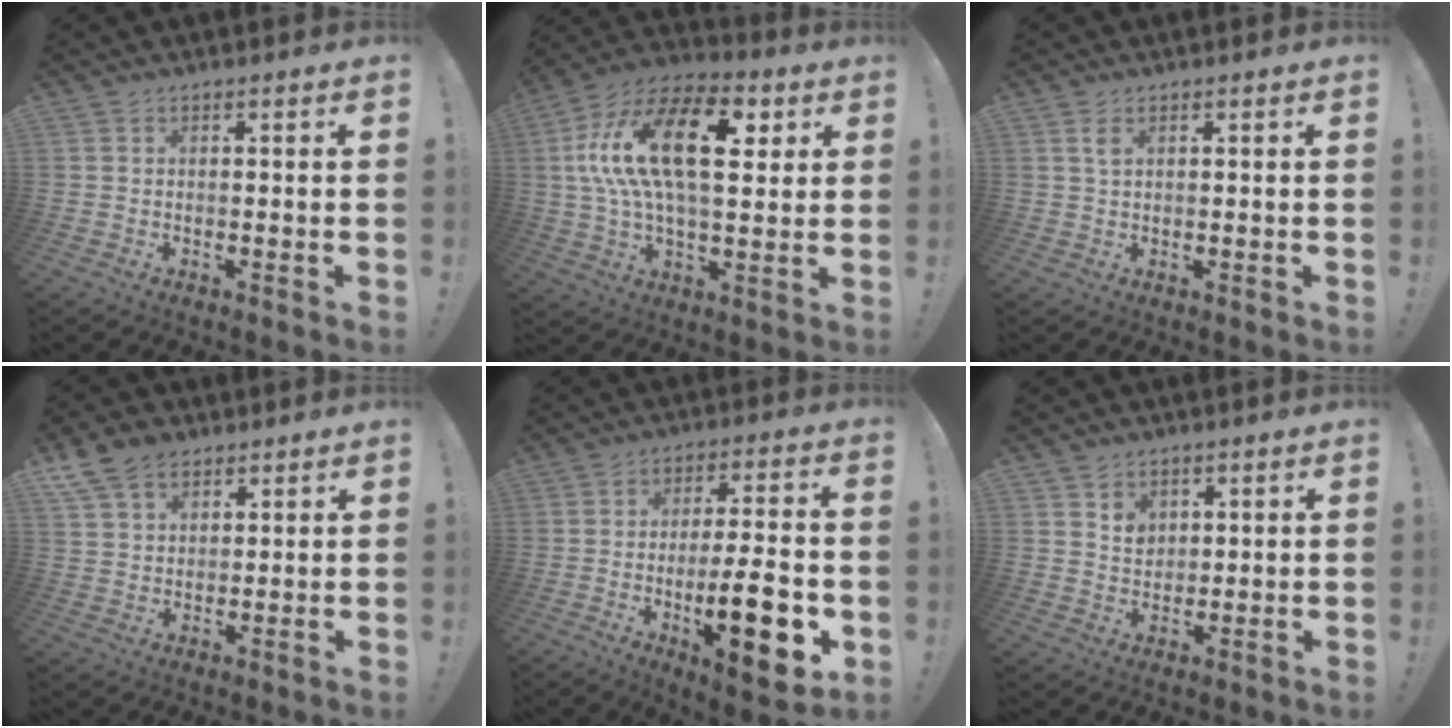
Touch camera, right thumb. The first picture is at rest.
{"total": 23.4, "force": [5.4, 11.7, 19.5], "torque": [-0.344, -0.008, 0.081]}
{"total": 2.2, "force": [1.0, 1.0, 1.7], "torque": [-0.031, 0.000, 0.015]}
{"total": 9.4, "force": [6.0, 6.1, 3.8], "torque": [-0.072, -0.021, 0.120]}
{"total": 20.9, "force": [-5.9, 6.9, 18.9], "torque": [-0.286, 0.017, -0.086]}
{"total": 4.5, "force": [2.7, 3.6, 1.0], "torque": [-0.003, -0.019, 0.045]}